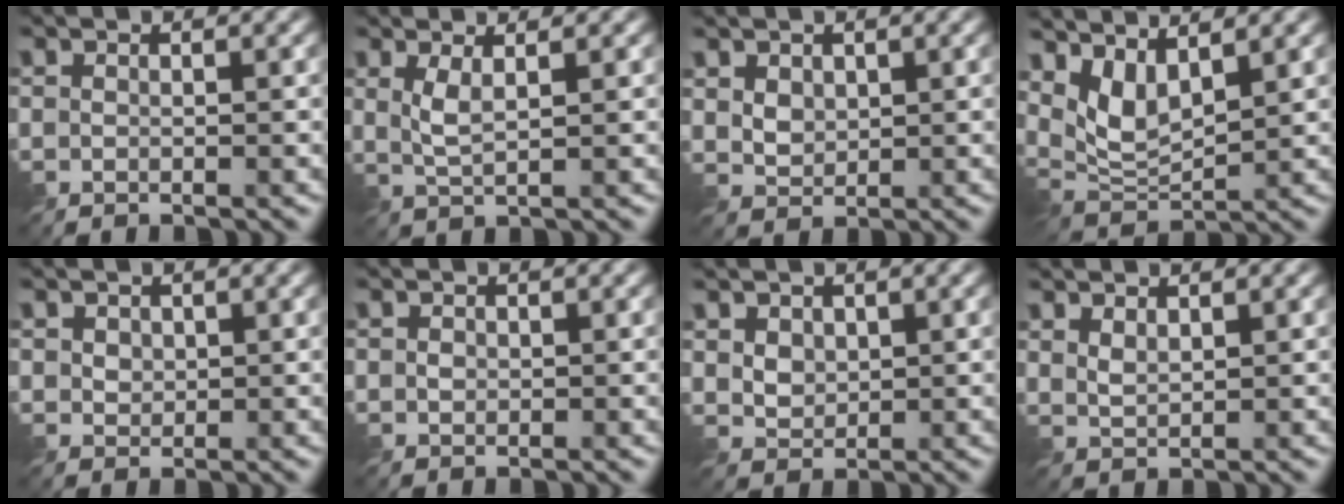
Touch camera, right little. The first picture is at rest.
{"total": 1.9, "force": [0.6, 0.3, 1.8], "torque": [-0.043, -0.005, 0.013]}
{"total": 2.1, "force": [0.9, 1.5, 1.1], "torque": [-0.032, -0.005, 0.021]}
{"total": 4.7, "force": [2.5, 1.9, 3.4], "torque": [-0.080, -0.011, 0.053]}
{"total": 1.2, "force": [0.5, 1.0, 0.4], "torque": [-0.017, -0.005, 0.011]}
{"total": 0.7, "force": [0.0, 0.6, 0.3], "torque": [-0.008, -0.002, 0.000]}
{"total": 2.4, "force": [1.1, 1.8, 1.2], "torque": [-0.042, -0.003, 0.029]}
{"total": 1.4, "force": [1.1, 0.4, 0.9], "torque": [-0.024, -0.002, 0.024]}